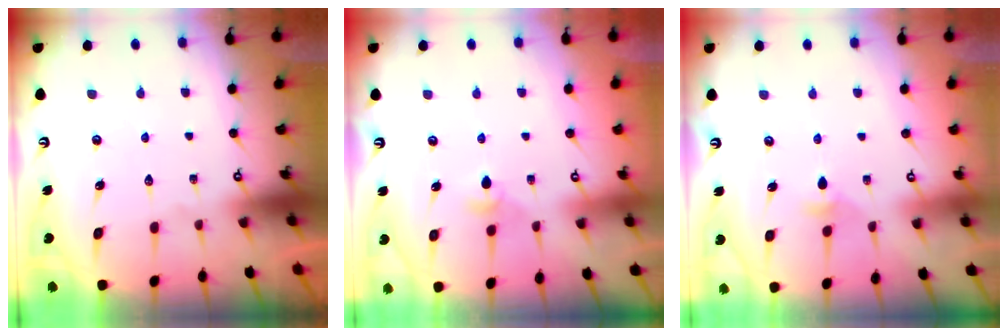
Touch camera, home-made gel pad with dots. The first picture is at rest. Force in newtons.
{"total": 3.6, "press": 3.5, "slide": 0.8}
{"total": 3.7, "press": 3.6, "slide": 0.9}